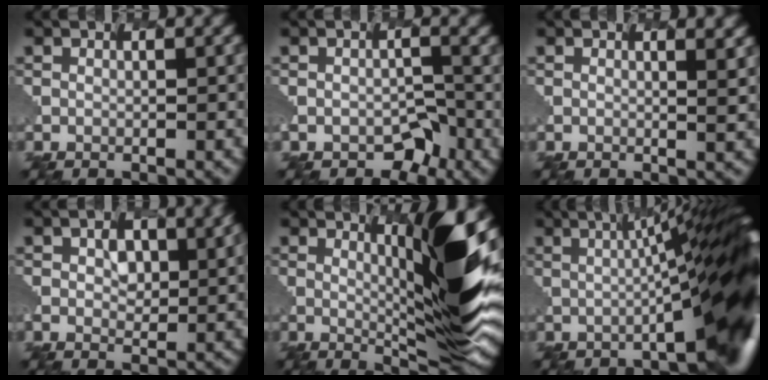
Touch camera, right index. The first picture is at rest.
{"total": 2.1, "force": [-1.7, 1.1, -0.6], "torque": [-0.001, -0.002, -0.038]}
{"total": 1.2, "force": [1.1, -0.4, 0.0], "torque": [0.004, 0.019, -0.010]}
{"total": 2.4, "force": [1.5, 1.7, 0.9], "torque": [-0.028, 0.012, 0.006]}
{"total": 7.4, "force": [2.5, 0.0, 7.0], "torque": [-0.113, 0.002, 0.028]}
{"total": 12.3, "force": [0.5, 2.5, 12.0], "torque": [-0.103, 0.030, -0.013]}